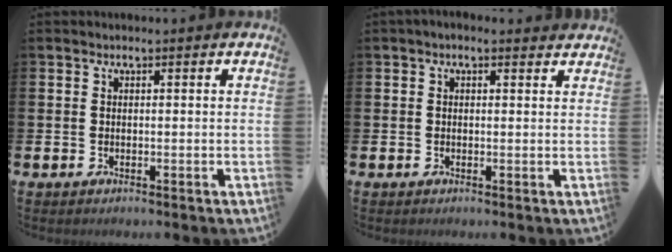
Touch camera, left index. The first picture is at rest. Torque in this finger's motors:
{"motor_torque": [1.09, -1.05, 0.57, 0.13]}